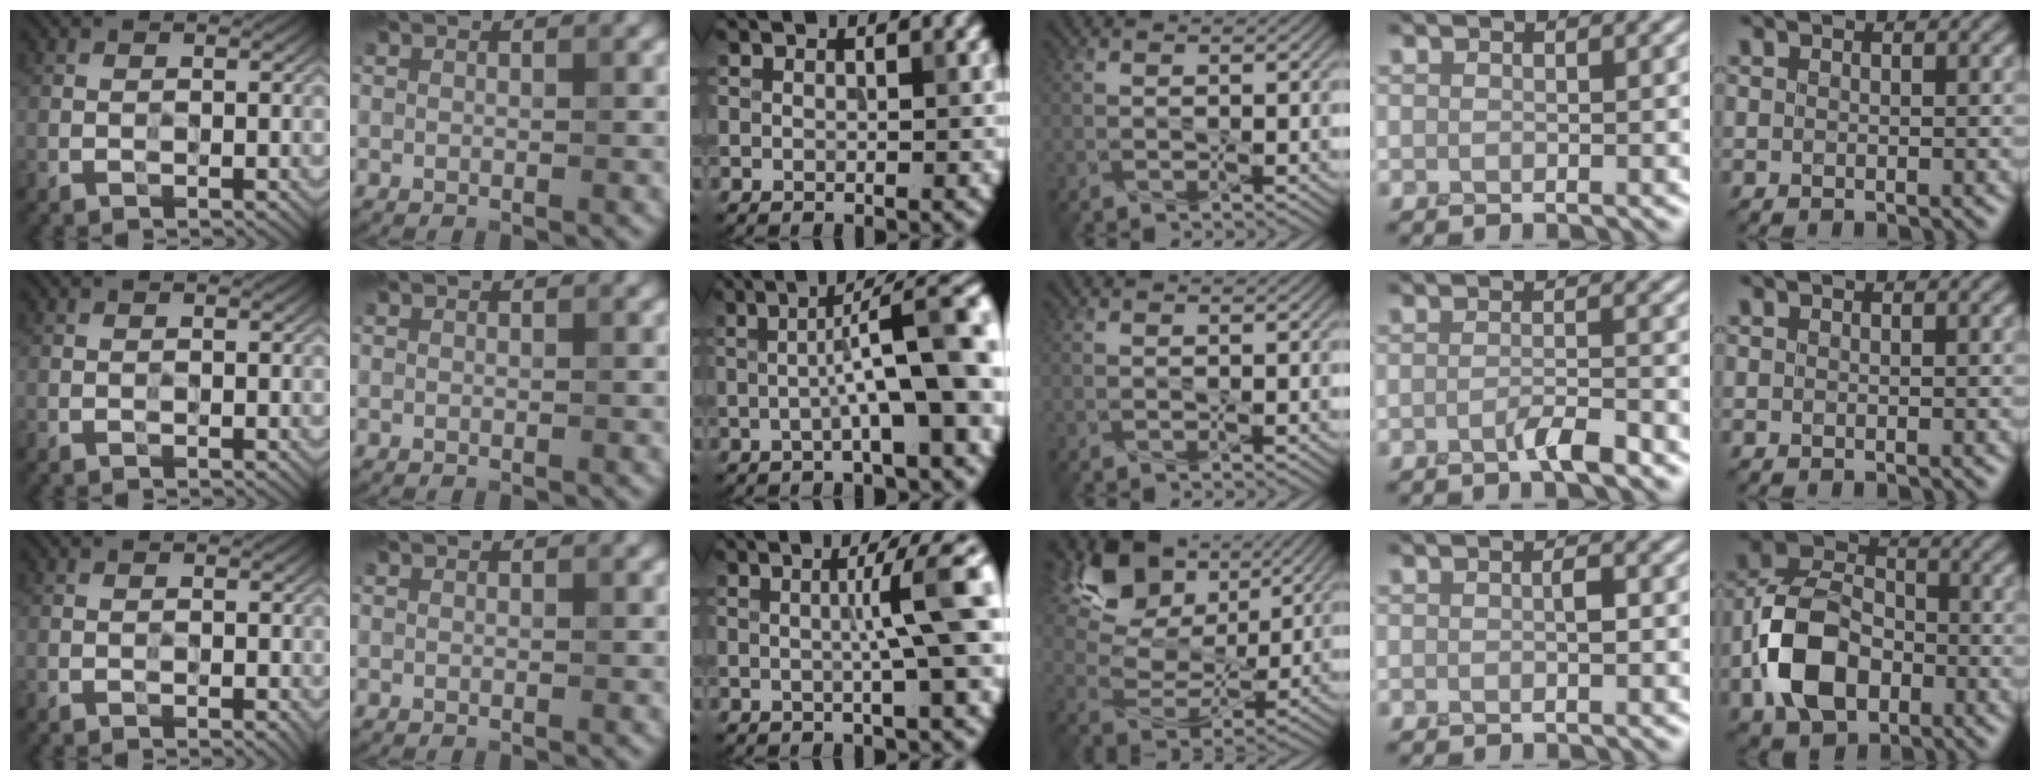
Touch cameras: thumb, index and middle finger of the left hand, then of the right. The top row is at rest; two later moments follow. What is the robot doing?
{"motion": "screw", "object": "spray bottle"}